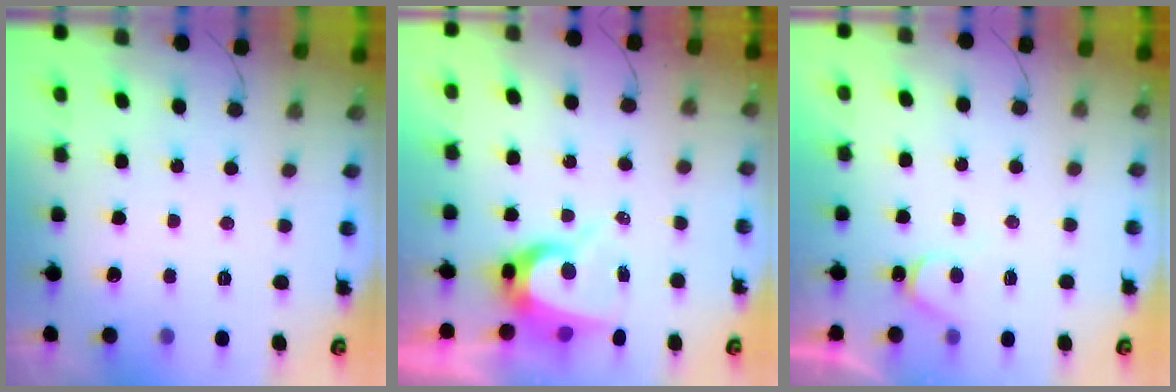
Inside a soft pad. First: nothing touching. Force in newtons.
{"total": 8.6, "press": 8.6, "slide": 0.8}
{"total": 4.0, "press": 4.0, "slide": 0.4}